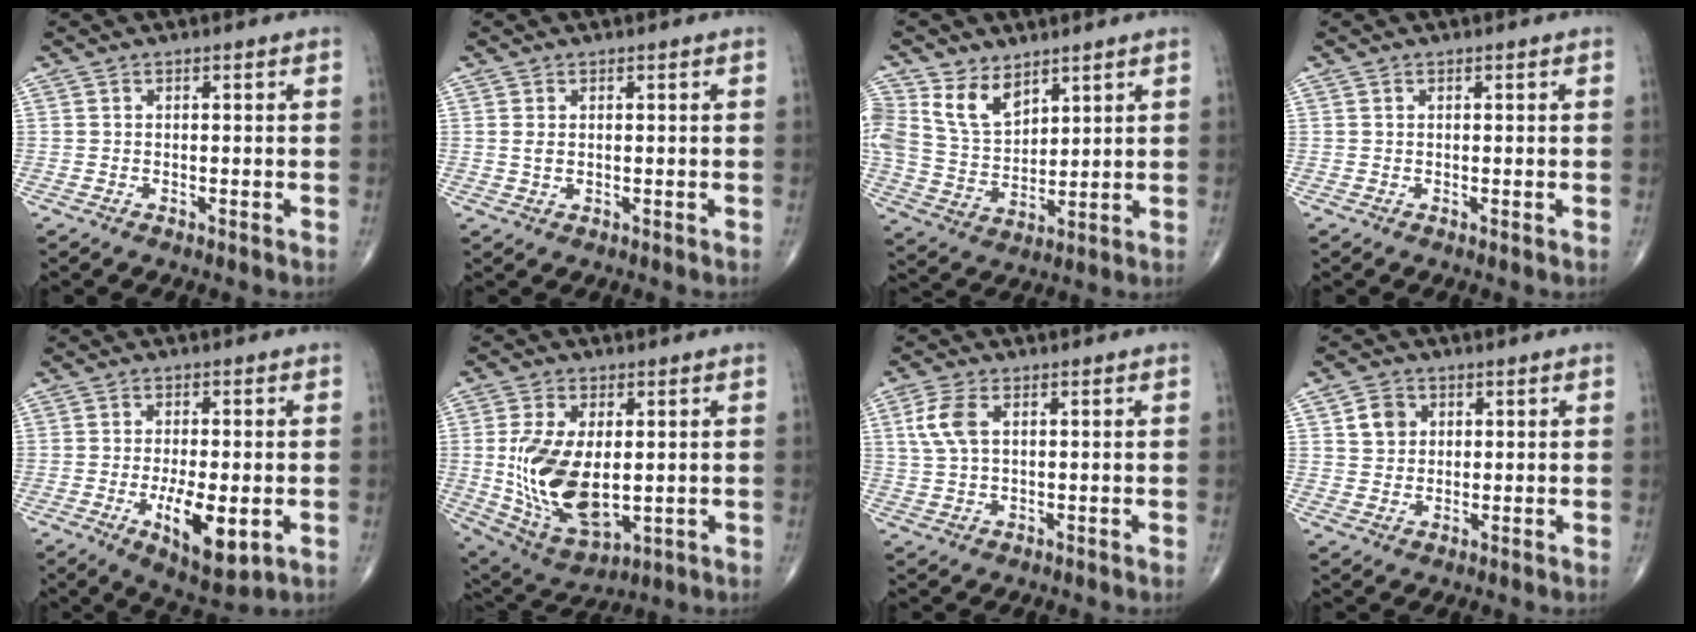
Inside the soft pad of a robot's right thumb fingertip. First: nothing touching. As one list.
[{"total": 1.3, "force": [0.3, 0.7, 1.0], "torque": [-0.021, -0.002, 0.011]}, {"total": 10.1, "force": [6.0, 6.3, 5.3], "torque": [-0.082, -0.030, 0.129]}, {"total": 0.0}, {"total": 10.4, "force": [-2.8, 3.9, 9.2], "torque": [-0.142, -0.016, -0.039]}, {"total": 17.0, "force": [0.1, 9.3, 14.3], "torque": [-0.269, -0.014, 0.025]}, {"total": 5.6, "force": [1.5, 3.1, 4.5], "torque": [-0.109, 0.009, 0.030]}, {"total": 4.6, "force": [1.5, 4.0, 1.9], "torque": [-0.012, -0.004, 0.024]}]